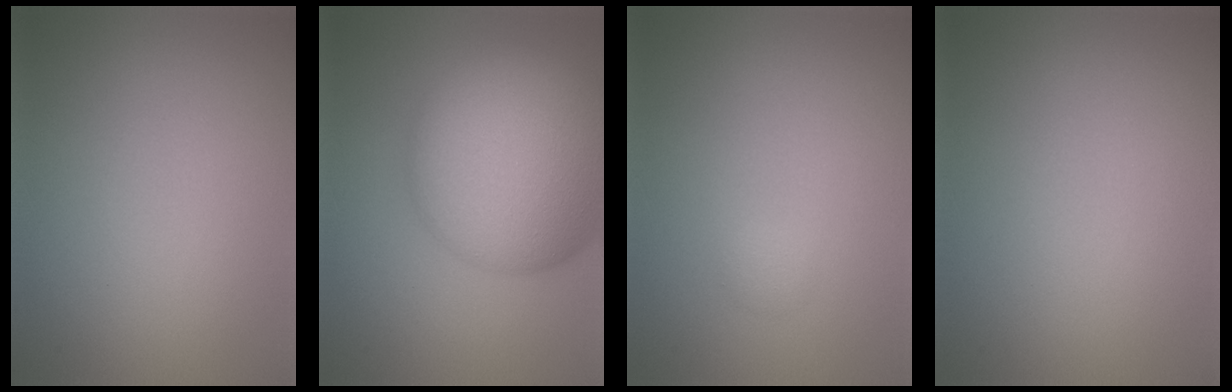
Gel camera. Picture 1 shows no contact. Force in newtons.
{"total": 15.0, "press": 15.0, "slide": 0.7}
{"total": 0.7, "press": 0.7, "slide": 0.0}
{"total": 0.0}